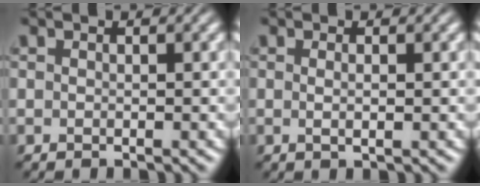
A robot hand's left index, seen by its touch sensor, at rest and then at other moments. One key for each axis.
{"total": 0.8, "fx": 0.3, "fy": 0.0, "fz": 0.8, "tx": -0.015, "ty": 0.001, "tz": 0.003}